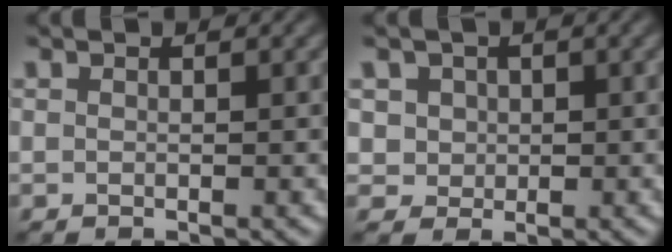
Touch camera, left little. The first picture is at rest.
{"total": 3.3, "force": [1.3, 2.8, 1.1], "torque": [-0.022, 0.006, 0.028]}